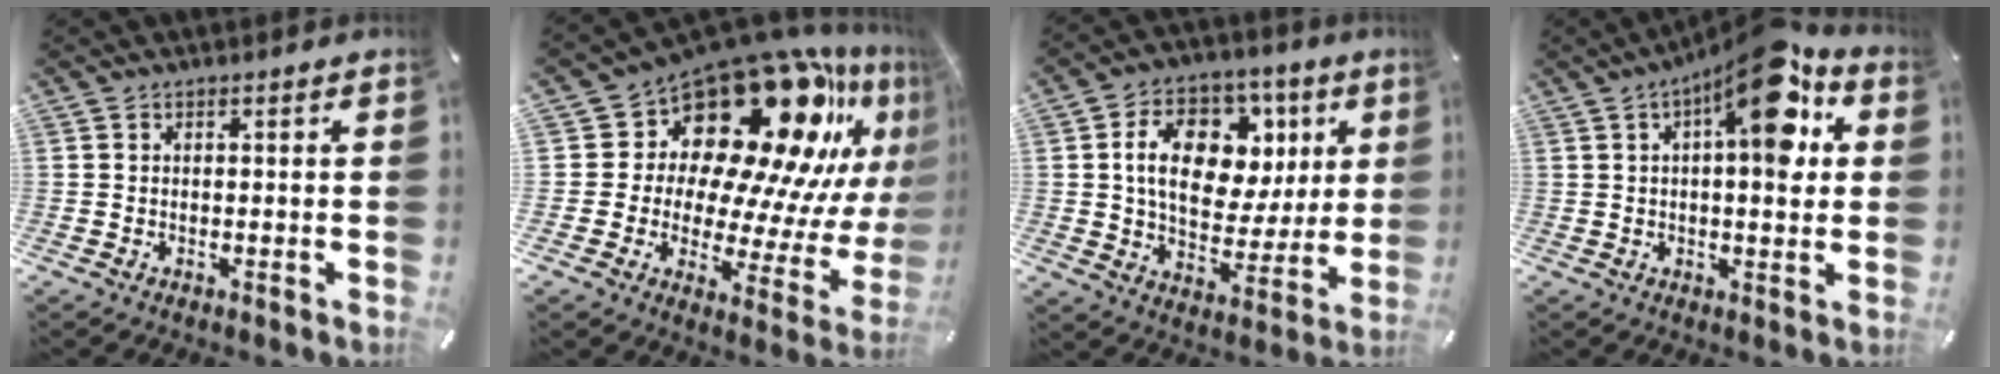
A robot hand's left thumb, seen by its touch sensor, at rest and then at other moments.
{"total": 23.8, "force": [15.0, 13.0, 13.1], "torque": [-0.172, -0.151, 0.260]}
{"total": 16.4, "force": [5.1, 11.7, 10.3], "torque": [-0.161, -0.004, 0.096]}
{"total": 16.2, "force": [6.8, 5.7, 13.6], "torque": [-0.178, -0.044, 0.102]}